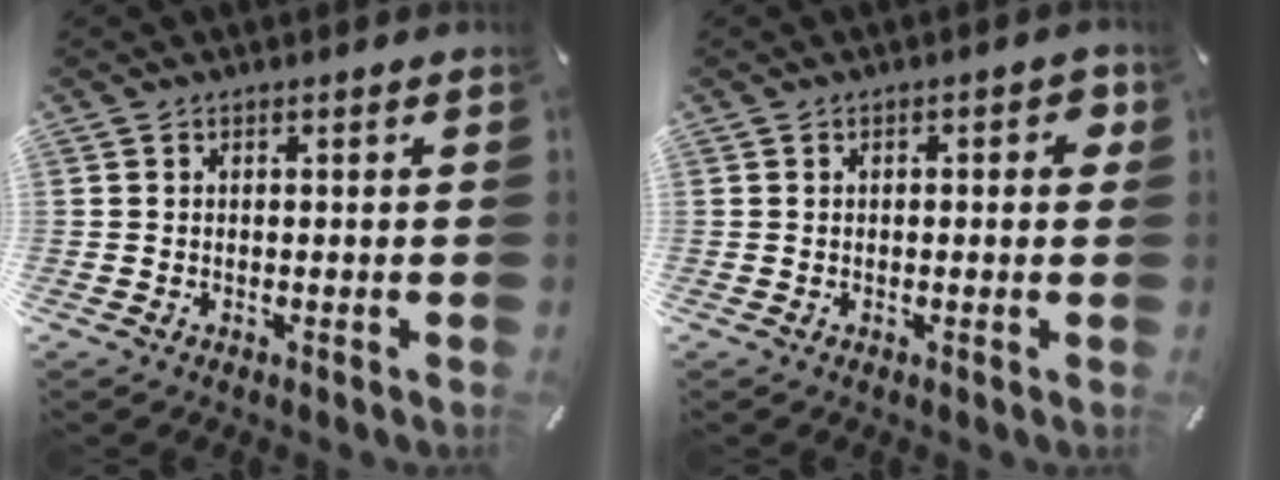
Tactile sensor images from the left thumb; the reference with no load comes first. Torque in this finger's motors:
{"motor_torque": [-0.09, 0.01, 0.12, 0.11, 0.02]}